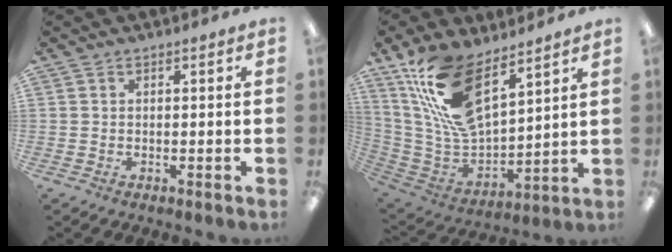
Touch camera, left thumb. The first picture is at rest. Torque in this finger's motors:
{"motor_torque": [0.66, 0.33, 1.15, -1.62, 0.20]}